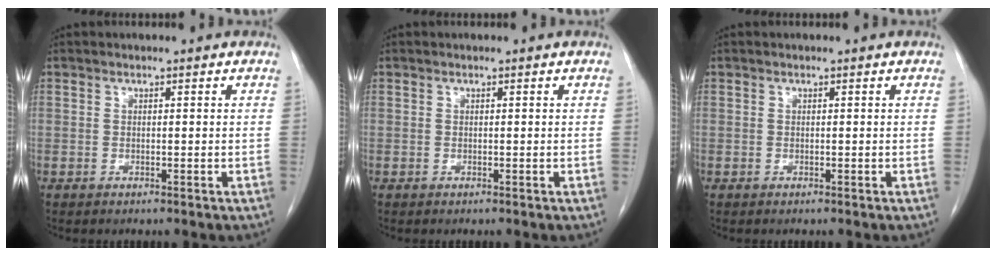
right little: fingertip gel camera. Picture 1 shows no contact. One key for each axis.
{"total": 0.0}
{"total": 0.0}